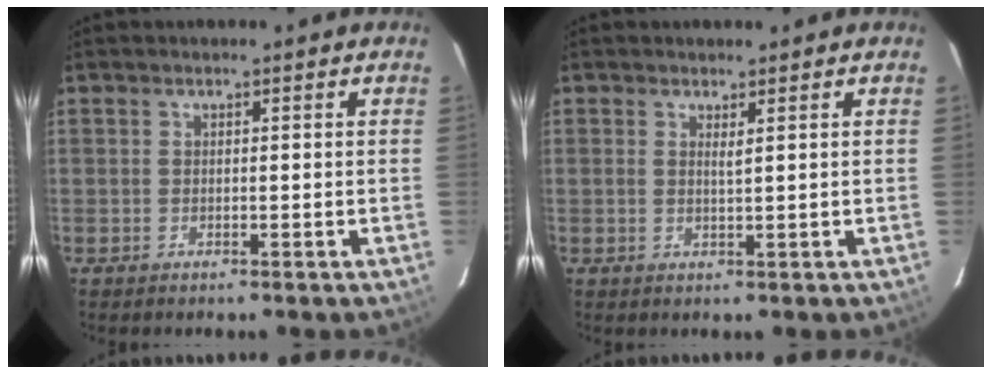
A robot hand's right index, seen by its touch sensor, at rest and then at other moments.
{"total": 1.2, "force": [0.6, -0.1, 1.0], "torque": [-0.019, -0.001, 0.010]}